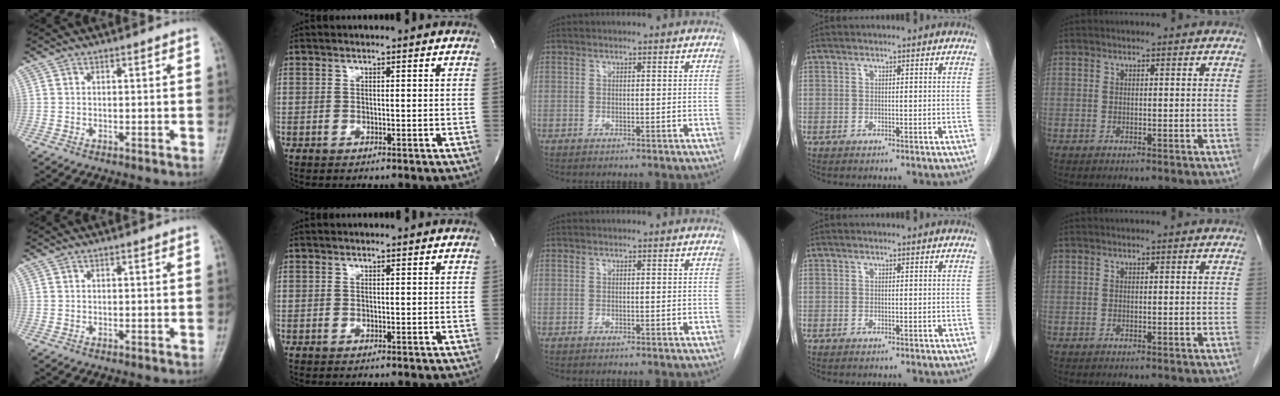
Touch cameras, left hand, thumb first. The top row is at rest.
{}